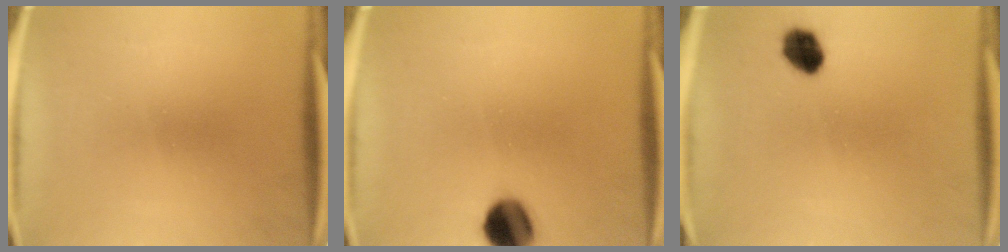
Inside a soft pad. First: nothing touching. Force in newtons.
{"total": 9.0}
{"total": 5.6}